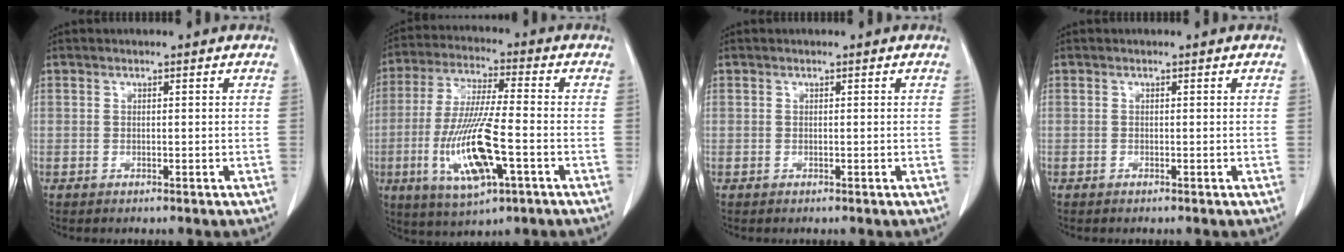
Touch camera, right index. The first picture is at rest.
{"total": 13.2, "force": [-4.1, 1.8, 12.4], "torque": [-0.256, -0.018, -0.074]}
{"total": 0.0}
{"total": 0.0}